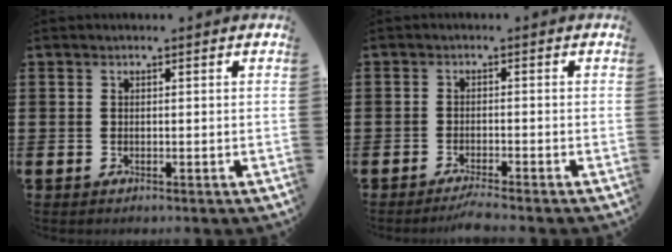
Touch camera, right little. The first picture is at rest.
{"total": 1.8, "force": [-1.5, -0.1, 0.9], "torque": [-0.014, 0.002, -0.029]}